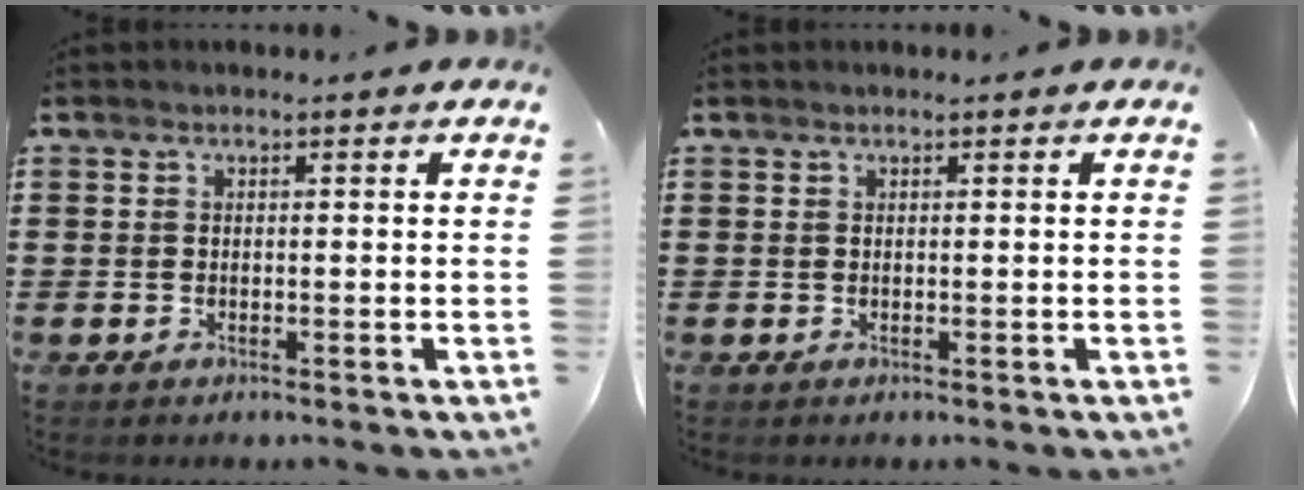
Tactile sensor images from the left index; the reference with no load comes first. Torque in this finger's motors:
{"motor_torque": [0.07, 0.25, 0.07, 0.00]}